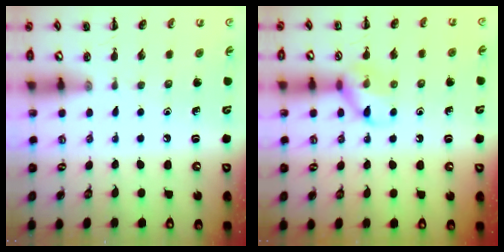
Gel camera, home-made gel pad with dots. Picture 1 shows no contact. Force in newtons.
{"total": 9.9, "press": 9.9, "slide": 0.9}